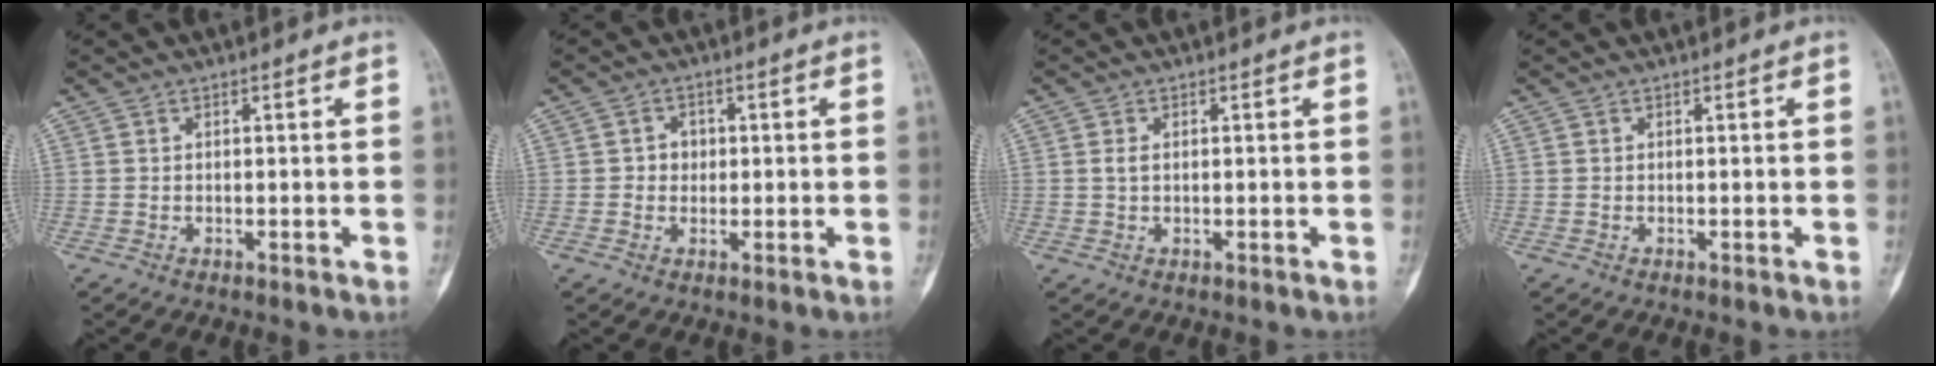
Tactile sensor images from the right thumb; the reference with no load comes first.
{"total": 5.1, "force": [0.6, 4.6, 2.2], "torque": [0.008, 0.010, 0.003]}
{"total": 1.5, "force": [0.4, 0.9, 1.2], "torque": [-0.024, 0.002, 0.009]}
{"total": 0.0}